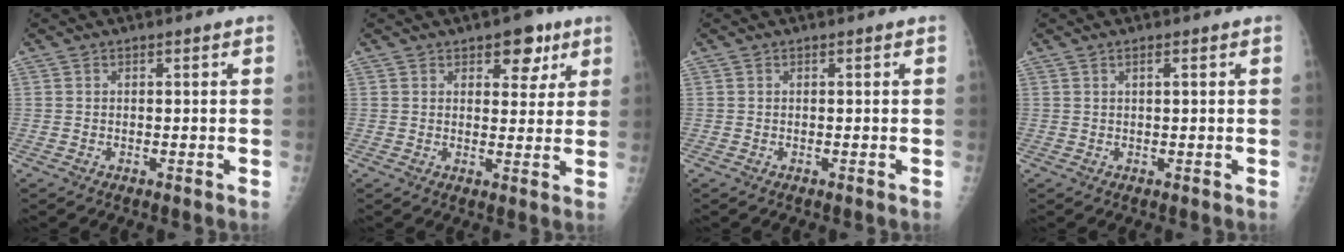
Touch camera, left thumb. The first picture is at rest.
{"total": 6.5, "force": [3.6, 3.8, 3.8], "torque": [-0.014, -0.014, 0.044]}
{"total": 0.0}
{"total": 1.0, "force": [0.4, 0.2, 0.9], "torque": [-0.020, 0.005, 0.007]}